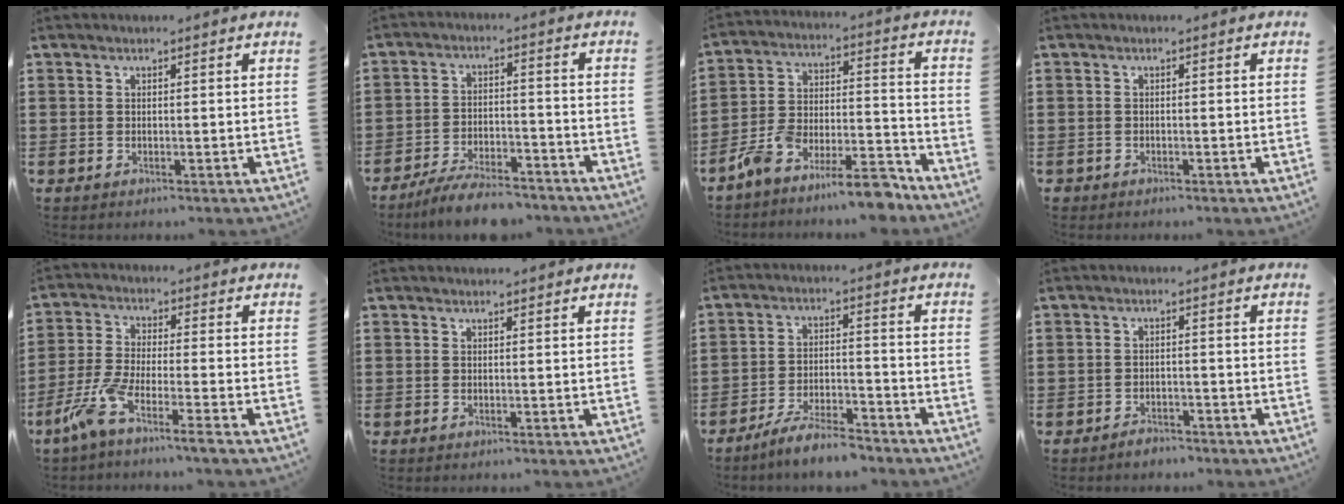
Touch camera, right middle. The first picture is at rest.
{"total": 6.9, "force": [-6.3, 1.1, 2.5], "torque": [-0.047, 0.008, -0.120]}
{"total": 10.4, "force": [-9.4, 1.5, 4.1], "torque": [-0.067, 0.028, -0.183]}
{"total": 0.7, "force": [-0.6, 0.4, 0.0], "torque": [-0.002, 0.002, -0.014]}
{"total": 6.4, "force": [-4.9, -0.1, 4.1], "torque": [-0.108, -0.018, -0.101]}
{"total": 0.0}
{"total": 6.2, "force": [-5.6, 0.6, 2.5], "torque": [-0.054, -0.001, -0.109]}
{"total": 1.8, "force": [-1.7, 0.5, 0.2], "torque": [-0.009, 0.002, -0.037]}